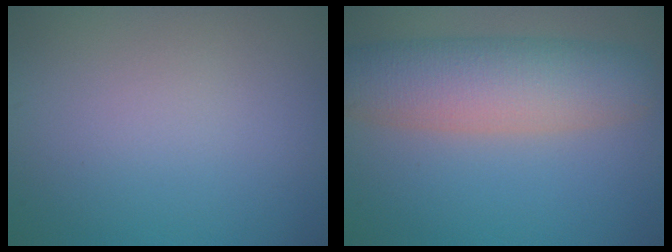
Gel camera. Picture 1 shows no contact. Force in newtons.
{"total": 7.1, "press": 7.1, "slide": 0.5}